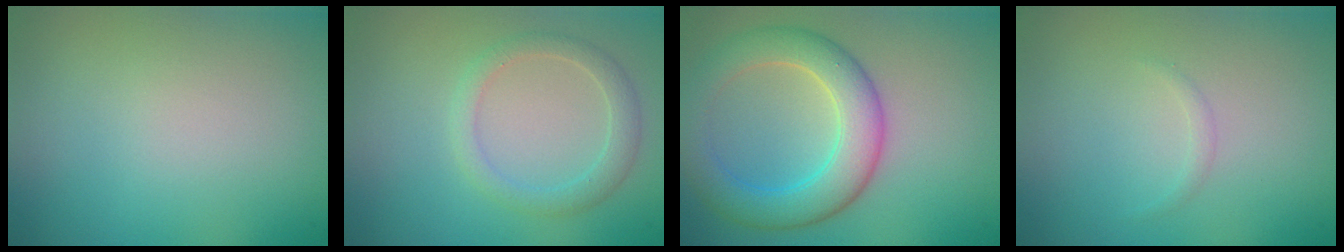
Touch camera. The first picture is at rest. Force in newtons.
{"total": 2.3, "press": 2.3, "slide": 0.1}
{"total": 6.1, "press": 6.1, "slide": 0.2}
{"total": 0.5, "press": 0.5, "slide": 0.0}